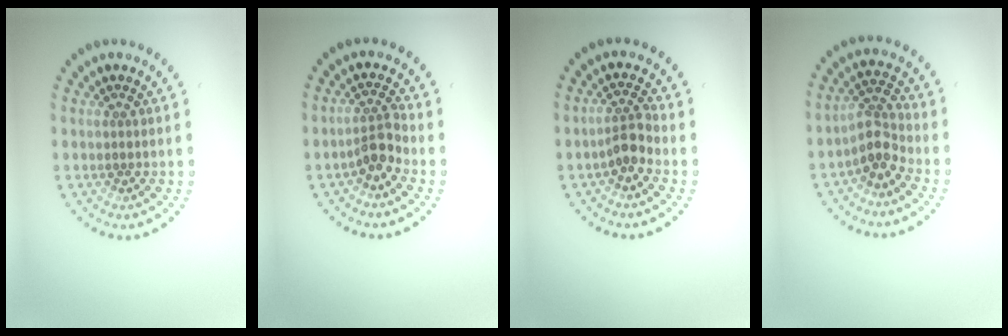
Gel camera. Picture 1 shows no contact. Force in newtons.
{"total": 2.4, "press": 1.8, "slide": 1.5}
{"total": 2.3, "press": 1.8, "slide": 1.4}
{"total": 2.8, "press": 2.1, "slide": 1.8}